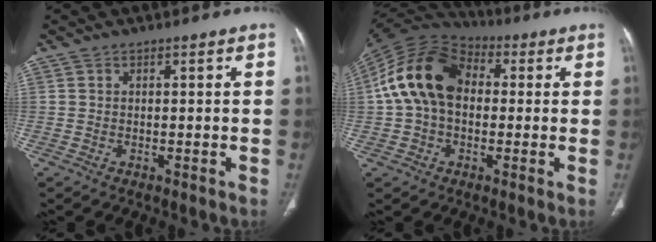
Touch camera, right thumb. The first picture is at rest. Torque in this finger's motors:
{"motor_torque": [1.26, 3.69, 1.53, -0.45, 0.21]}